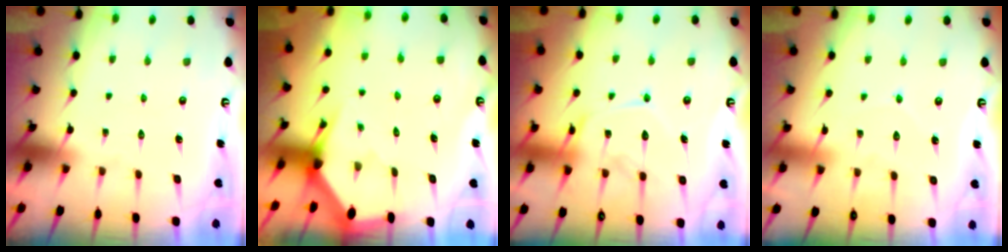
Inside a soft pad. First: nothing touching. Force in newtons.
{"total": 2.8, "press": 2.8, "slide": 0.1}
{"total": 14.9, "press": 14.8, "slide": 1.2}
{"total": 5.1, "press": 5.1, "slide": 0.6}